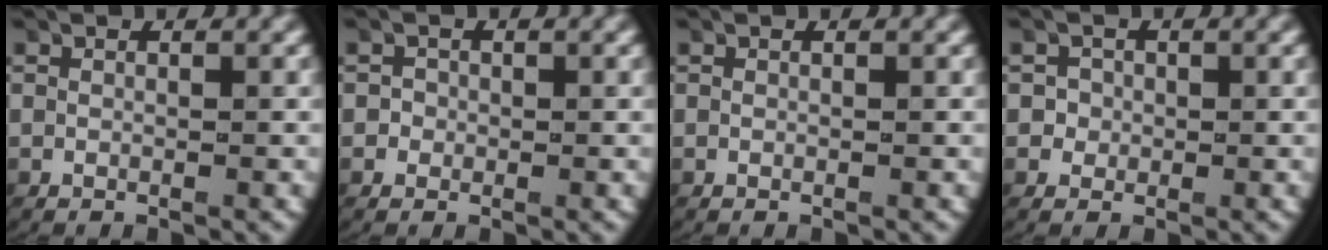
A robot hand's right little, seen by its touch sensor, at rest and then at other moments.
{"total": 0.7, "force": [-0.3, 0.6, 0.1], "torque": [-0.008, -0.004, -0.006]}
{"total": 0.0}
{"total": 1.6, "force": [-0.1, 1.5, 0.4], "torque": [-0.018, -0.006, -0.001]}